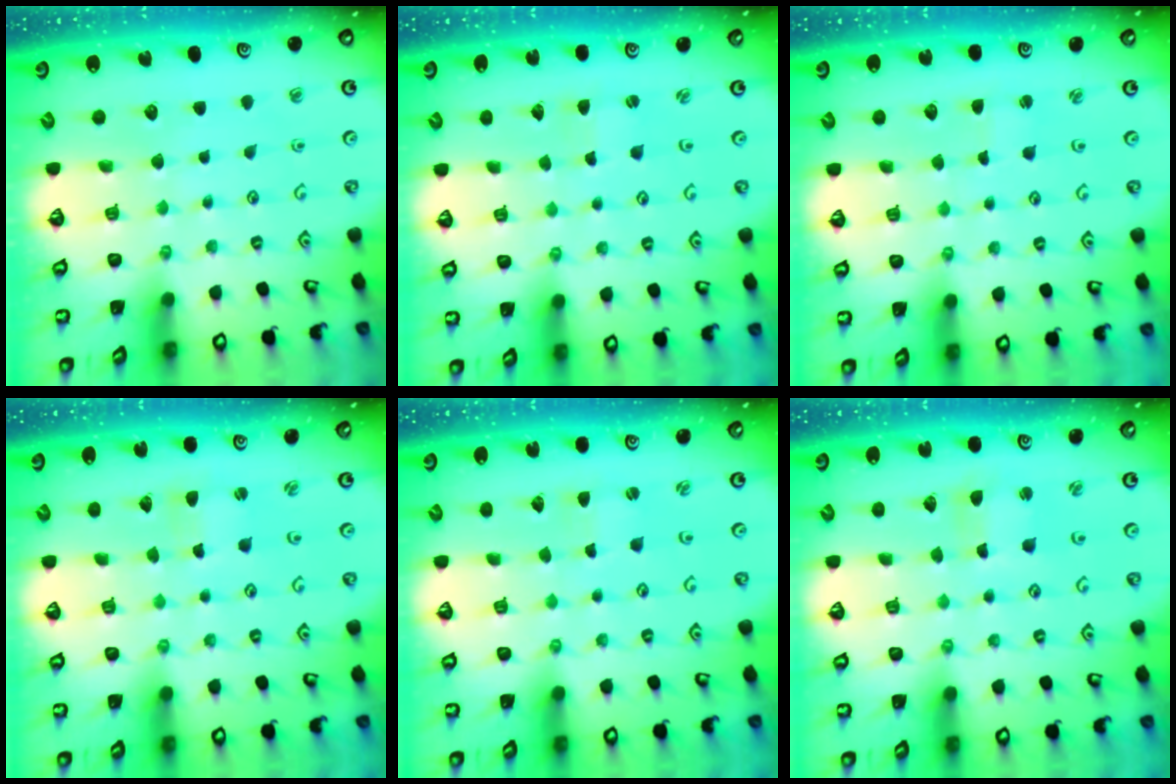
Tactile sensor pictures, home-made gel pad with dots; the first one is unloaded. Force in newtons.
{"total": 1.7, "press": 1.7, "slide": 0.2}
{"total": 0.8, "press": 0.8, "slide": 0.2}
{"total": 1.3, "press": 1.2, "slide": 0.2}
{"total": 1.4, "press": 1.3, "slide": 0.3}
{"total": 2.1, "press": 2.1, "slide": 0.3}